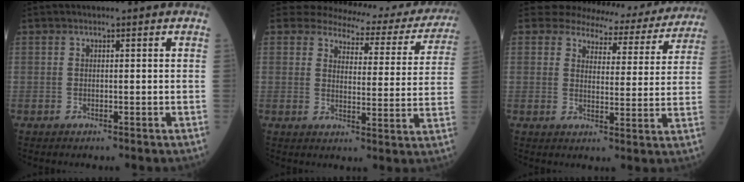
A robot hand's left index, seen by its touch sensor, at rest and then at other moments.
{"total": 16.9, "force": [16.0, 4.4, 3.2], "torque": [-0.019, -0.058, 0.163]}
{"total": 12.5, "force": [11.9, 3.6, 1.3], "torque": [0.000, -0.025, 0.123]}